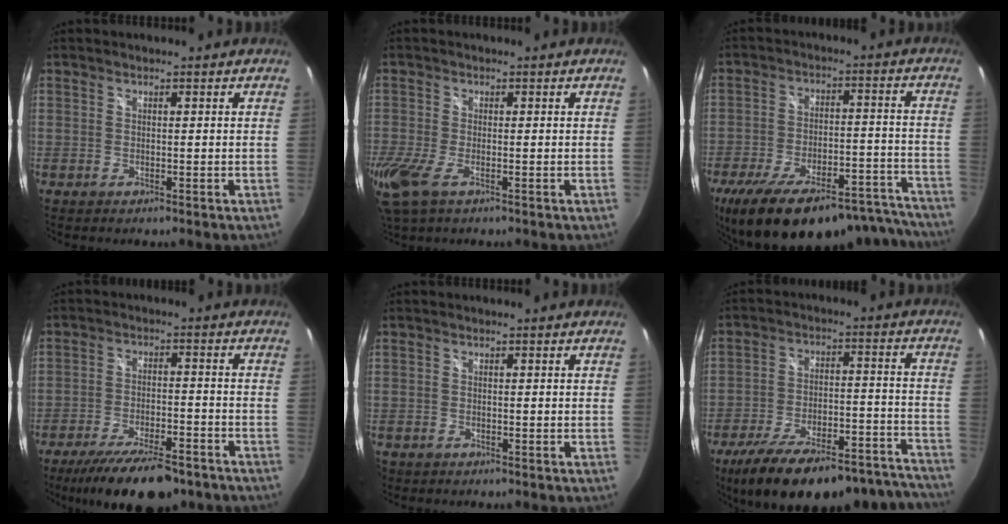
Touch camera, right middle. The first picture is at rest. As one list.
[{"total": 7.6, "force": [-3.7, 2.9, 5.9], "torque": [-0.137, -0.031, -0.070]}, {"total": 29.9, "force": [-24.9, 8.5, 14.3], "torque": [-0.230, -0.004, -0.334]}, {"total": 15.6, "force": [-12.0, 4.7, 8.8], "torque": [-0.171, -0.030, -0.182]}, {"total": 1.3, "force": [-0.9, 1.0, 0.2], "torque": [-0.009, -0.004, -0.015]}, {"total": 29.4, "force": [-25.3, 7.5, 12.8], "torque": [-0.209, -0.005, -0.339]}]